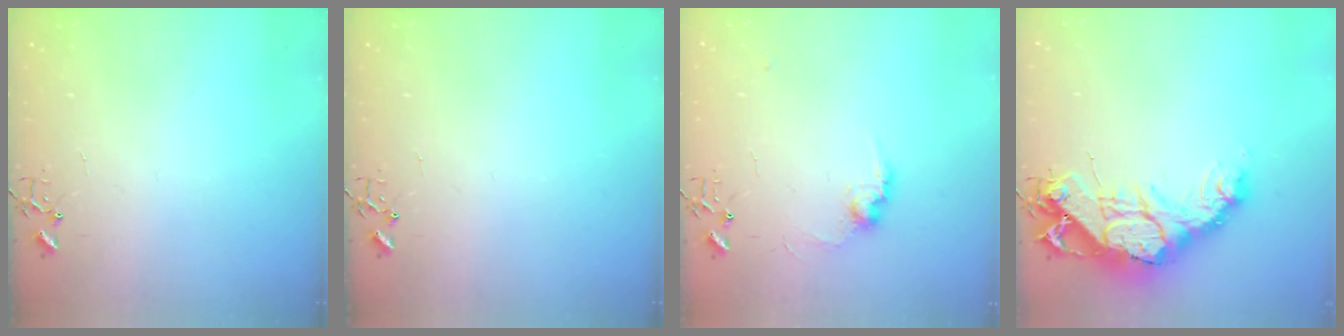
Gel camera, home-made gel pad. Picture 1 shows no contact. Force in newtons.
{"total": 0.0}
{"total": 8.6, "press": 8.6, "slide": 0.4}
{"total": 17.6, "press": 17.5, "slide": 2.1}